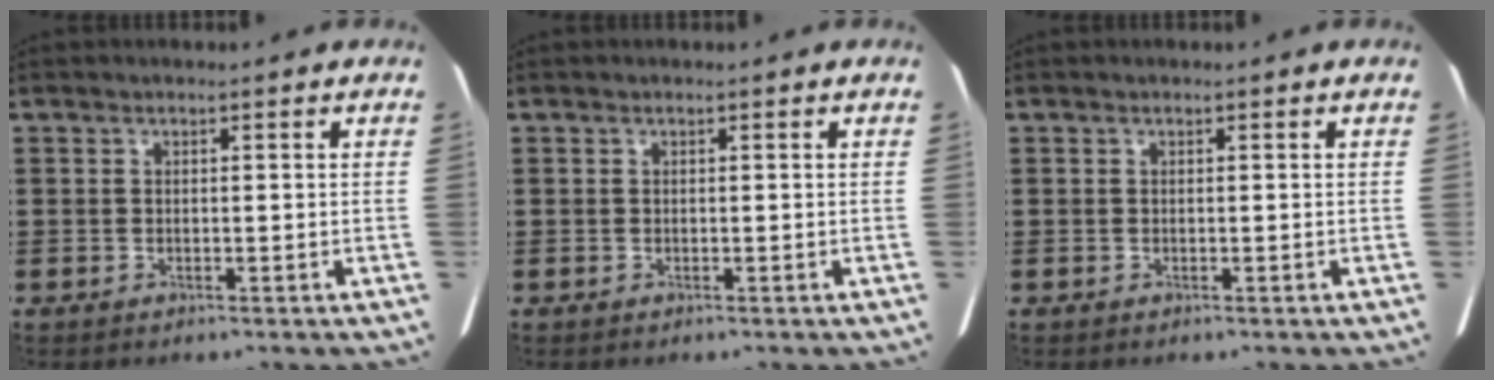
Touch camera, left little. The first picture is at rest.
{"total": 0.0}
{"total": 0.0}